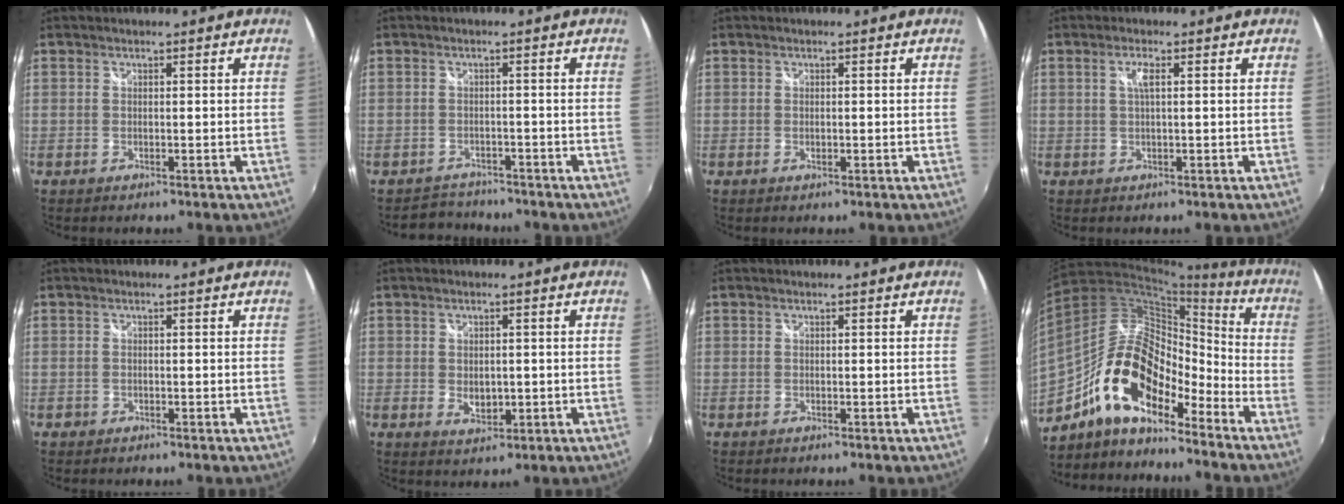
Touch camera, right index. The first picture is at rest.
{"total": 3.9, "force": [-3.3, 2.0, -0.5], "torque": [-0.005, 0.010, -0.057]}
{"total": 0.7, "force": [-0.1, 0.4, 0.6], "torque": [-0.012, -0.001, -0.001]}
{"total": 2.1, "force": [0.5, 0.2, 2.0], "torque": [-0.038, 0.002, 0.008]}
{"total": 0.7, "force": [-0.3, 0.6, 0.1], "torque": [-0.003, -0.002, -0.005]}
{"total": 3.8, "force": [-0.4, 2.8, 2.7], "torque": [-0.042, -0.007, -0.002]}
{"total": 0.0}
{"total": 16.9, "force": [-10.9, 7.3, 10.6], "torque": [-0.198, 0.008, -0.213]}